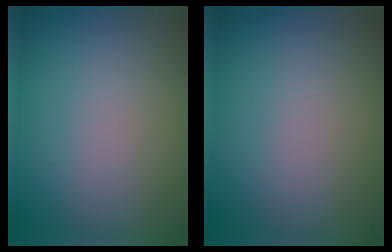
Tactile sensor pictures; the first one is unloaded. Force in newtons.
{"total": 0.0}